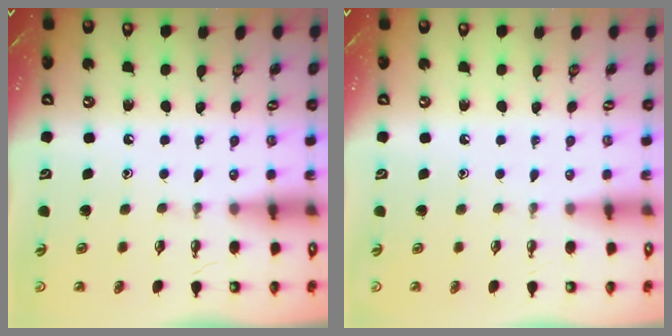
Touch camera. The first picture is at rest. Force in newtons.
{"total": 0.0}